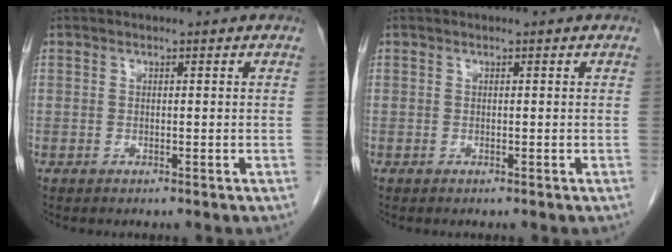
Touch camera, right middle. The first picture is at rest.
{"total": 0.0}